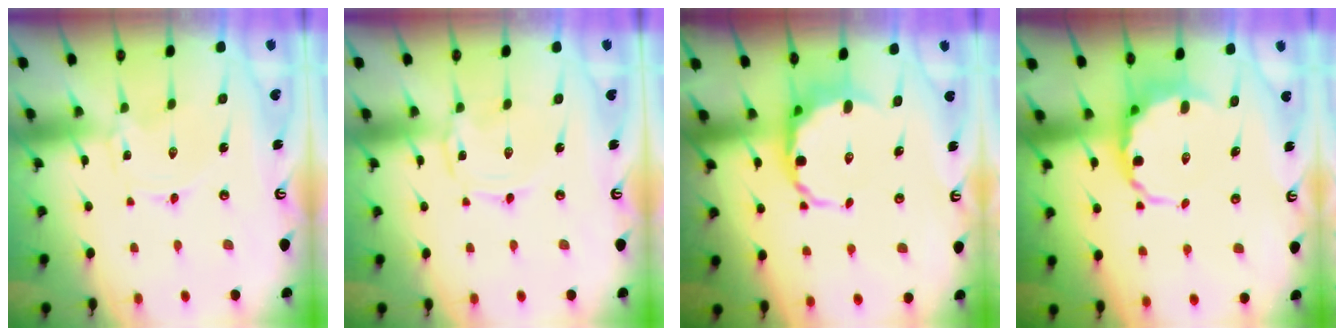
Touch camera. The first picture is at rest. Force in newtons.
{"total": 1.4, "press": 1.4, "slide": 0.1}
{"total": 9.5, "press": 9.2, "slide": 2.5}
{"total": 6.9, "press": 6.5, "slide": 2.1}